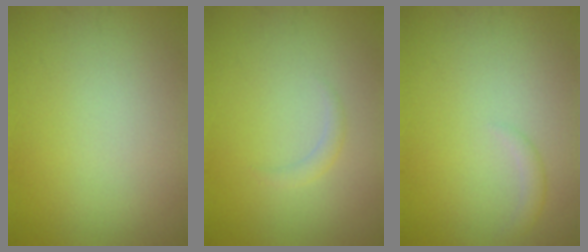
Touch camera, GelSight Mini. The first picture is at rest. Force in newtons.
{"total": 0.9, "press": 0.9, "slide": 0.1}
{"total": 1.0, "press": 1.0, "slide": 0.0}